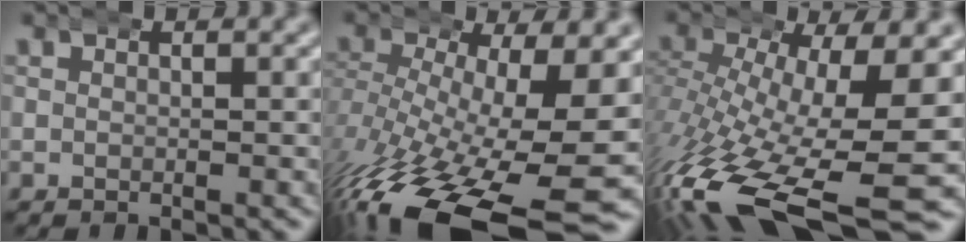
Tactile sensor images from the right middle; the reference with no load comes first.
{"total": 11.7, "force": [-6.2, 4.0, 9.1], "torque": [-0.173, -0.050, -0.072]}
{"total": 11.1, "force": [-4.4, 3.9, 9.4], "torque": [-0.190, -0.048, -0.042]}